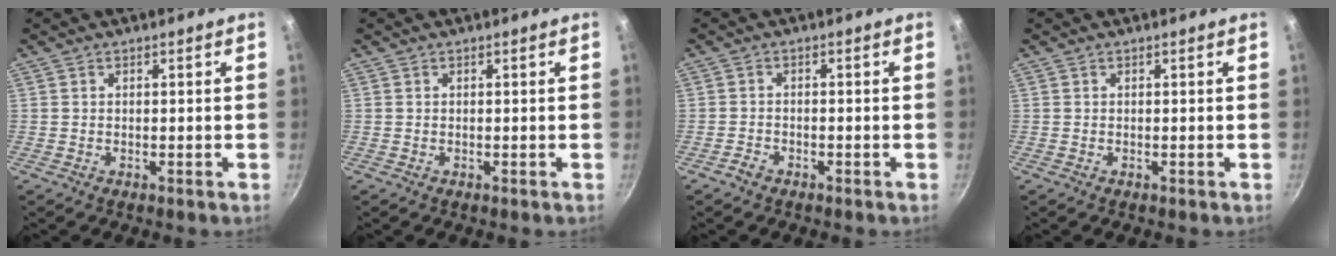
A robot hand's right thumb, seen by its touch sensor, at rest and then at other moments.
{"total": 0.0}
{"total": 1.8, "force": [-1.4, 0.9, 0.6], "torque": [-0.016, 0.018, -0.028]}
{"total": 0.0}